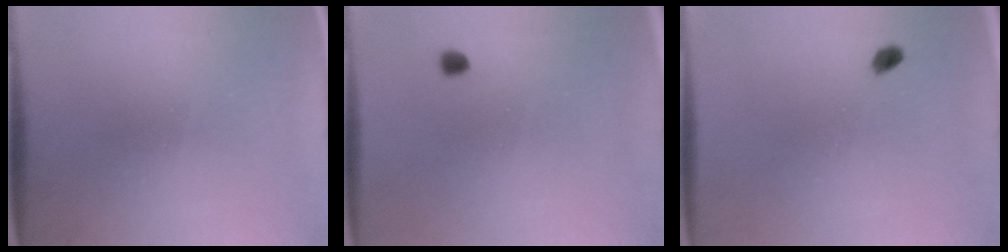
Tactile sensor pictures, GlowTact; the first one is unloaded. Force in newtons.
{"total": 1.0}
{"total": 2.0}